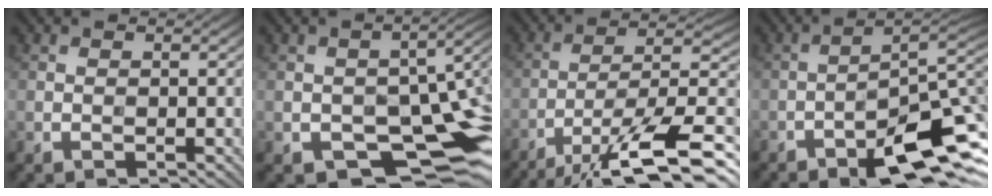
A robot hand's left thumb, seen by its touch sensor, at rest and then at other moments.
{"total": 13.2, "force": [-4.5, 7.5, 9.9], "torque": [-0.138, -0.020, -0.061]}
{"total": 15.7, "force": [-10.1, 3.6, 11.5], "torque": [-0.207, 0.001, -0.171]}
{"total": 11.7, "force": [-6.7, 2.8, 9.2], "torque": [-0.148, -0.003, -0.103]}